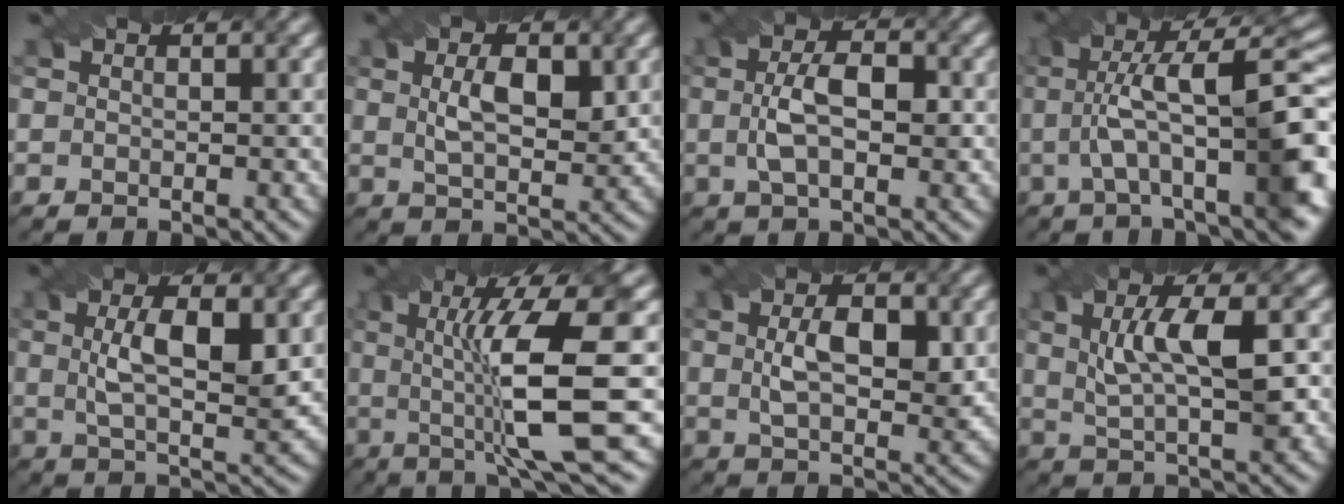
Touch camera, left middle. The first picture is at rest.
{"total": 4.3, "force": [1.0, 2.1, 3.7], "torque": [-0.074, 0.000, 0.021]}
{"total": 4.8, "force": [0.1, 2.3, 4.3], "torque": [-0.082, 0.005, -0.001]}
{"total": 13.0, "force": [0.5, 3.6, 12.5], "torque": [-0.192, 0.012, 0.016]}
{"total": 5.5, "force": [1.0, 1.9, 5.1], "torque": [-0.095, 0.001, 0.020]}
{"total": 10.7, "force": [0.4, 2.0, 10.5], "torque": [-0.161, 0.000, 0.012]}
{"total": 5.0, "force": [0.9, 2.5, 4.3], "torque": [-0.081, 0.001, 0.016]}
{"total": 6.4, "force": [1.3, 2.0, 5.9], "torque": [-0.107, 0.006, 0.026]}